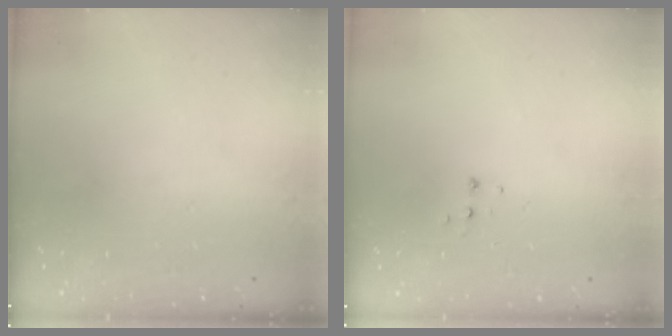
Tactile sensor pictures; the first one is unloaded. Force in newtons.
{"total": 4.5, "press": 4.5, "slide": 0.4}